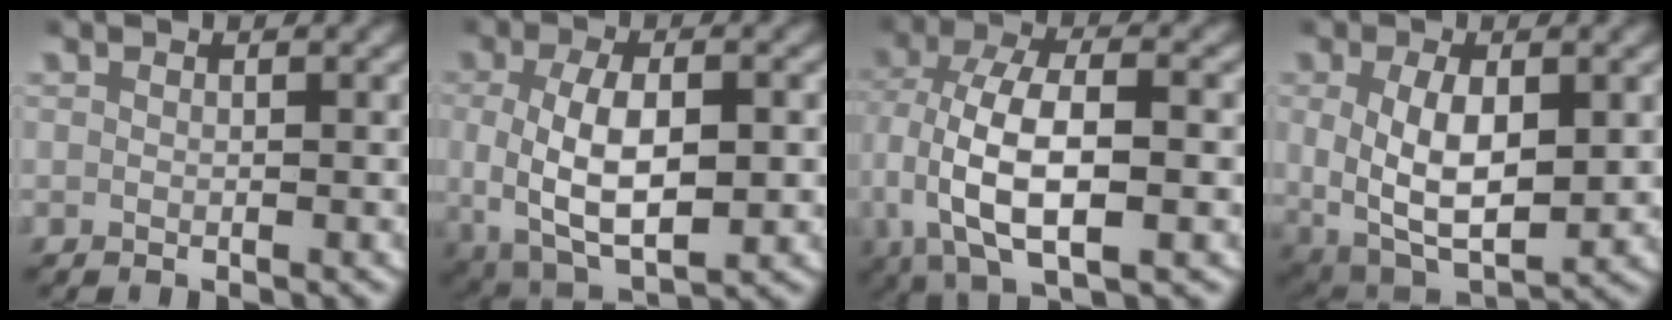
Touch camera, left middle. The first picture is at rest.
{"total": 8.4, "force": [-0.9, 5.1, 6.6], "torque": [-0.149, -0.023, 0.005]}
{"total": 8.1, "force": [-0.6, 4.3, 6.9], "torque": [-0.156, -0.017, 0.000]}
{"total": 8.4, "force": [-1.0, 5.8, 6.0], "torque": [-0.132, -0.041, 0.008]}